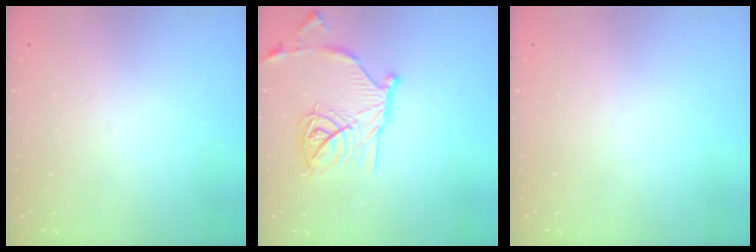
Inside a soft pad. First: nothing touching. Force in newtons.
{"total": 19.6, "press": 19.5, "slide": 1.7}
{"total": 0.0}